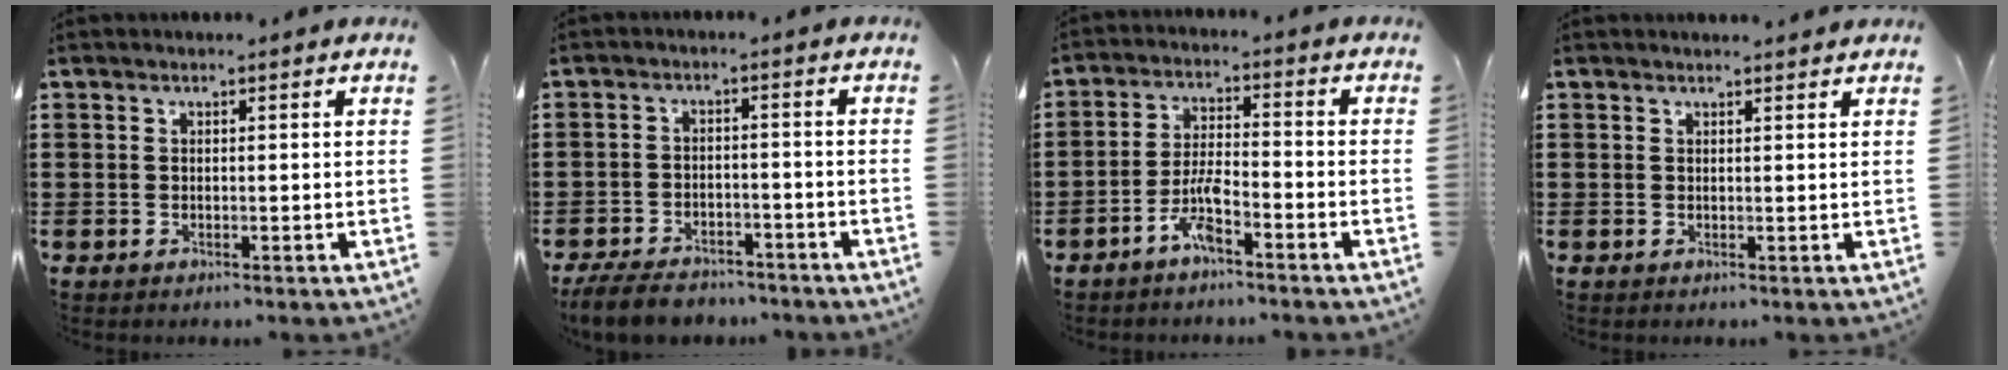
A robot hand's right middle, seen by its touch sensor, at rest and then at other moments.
{"total": 5.1, "force": [-4.8, 1.2, 1.1], "torque": [-0.031, 0.005, -0.099]}
{"total": 5.3, "force": [-3.5, 1.0, 3.9], "torque": [-0.087, 0.004, -0.069]}
{"total": 0.6, "force": [0.6, 0.0, 0.2], "torque": [0.003, -0.003, 0.009]}